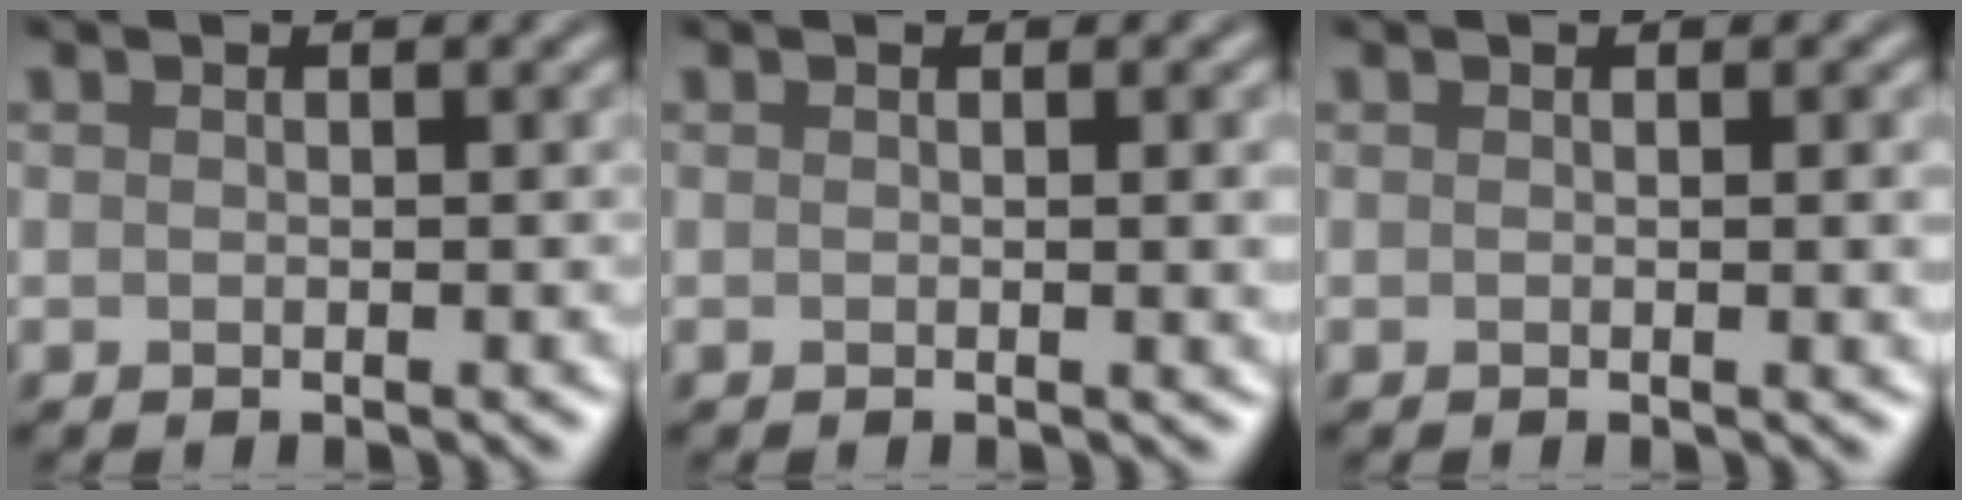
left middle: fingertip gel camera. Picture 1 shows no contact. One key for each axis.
{"total": 2.1, "fx": 0.1, "fy": 0.6, "fz": 2.0, "tx": -0.018, "ty": 0.000, "tz": -0.003}
{"total": 1.8, "fx": 0.1, "fy": 0.5, "fz": 1.7, "tx": -0.016, "ty": 0.000, "tz": -0.002}